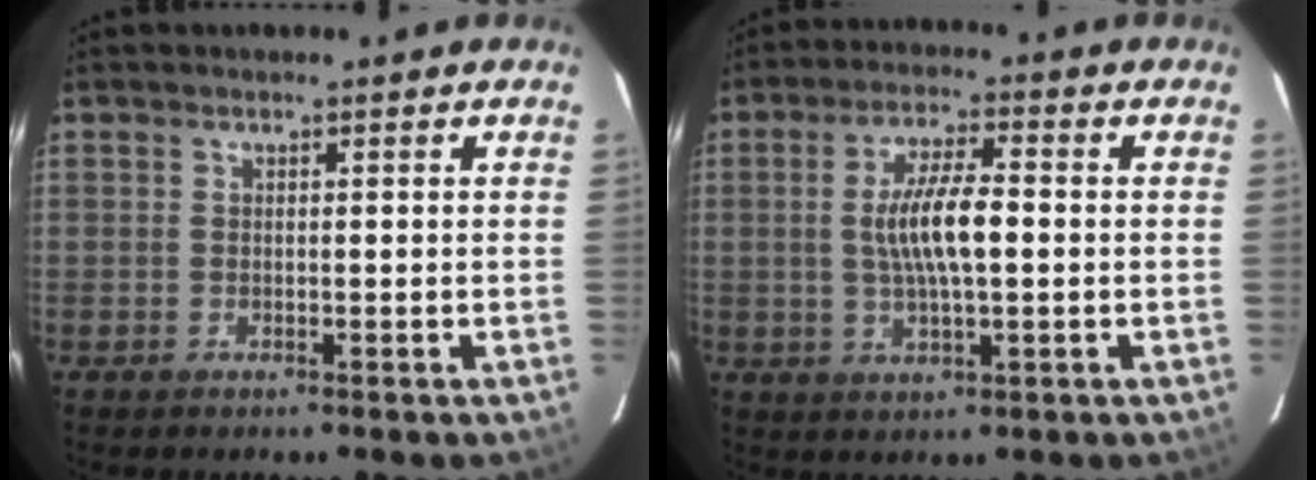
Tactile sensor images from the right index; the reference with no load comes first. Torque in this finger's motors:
{"motor_torque": [0.40, -0.05, 0.59, 0.12]}